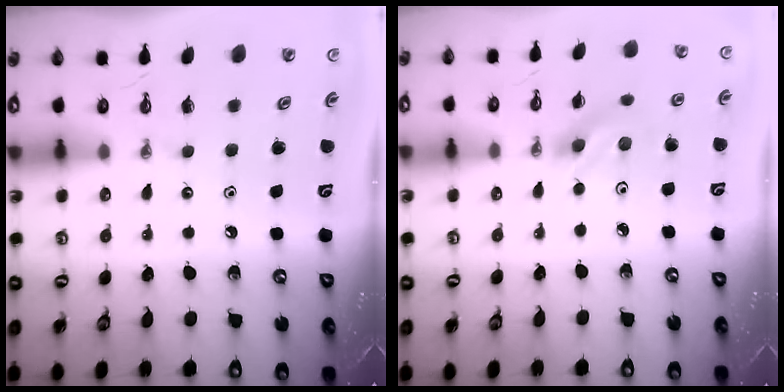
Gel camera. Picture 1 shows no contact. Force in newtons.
{"total": 3.2, "press": 3.0, "slide": 0.9}